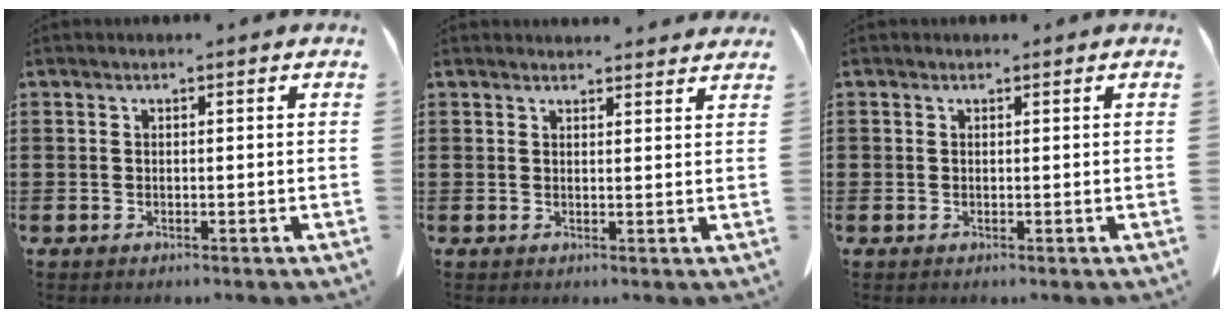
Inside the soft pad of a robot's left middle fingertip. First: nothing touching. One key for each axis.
{"total": 2.2, "fx": 2.1, "fy": 0.3, "fz": 0.3, "tx": -0.002, "ty": -0.006, "tz": 0.039}
{"total": 0.6, "fx": 0.2, "fy": 0.5, "fz": 0.0, "tx": -0.003, "ty": 0.003, "tz": 0.004}